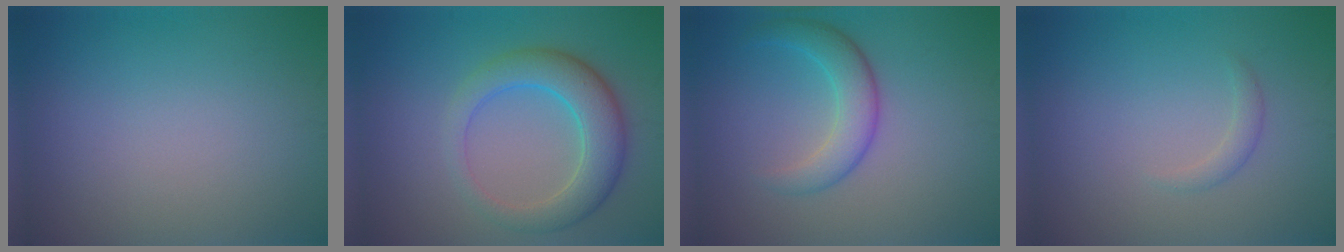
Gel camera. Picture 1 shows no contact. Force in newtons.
{"total": 5.6, "press": 5.5, "slide": 0.3}
{"total": 3.8, "press": 3.8, "slide": 0.2}
{"total": 1.1, "press": 1.1, "slide": 0.0}